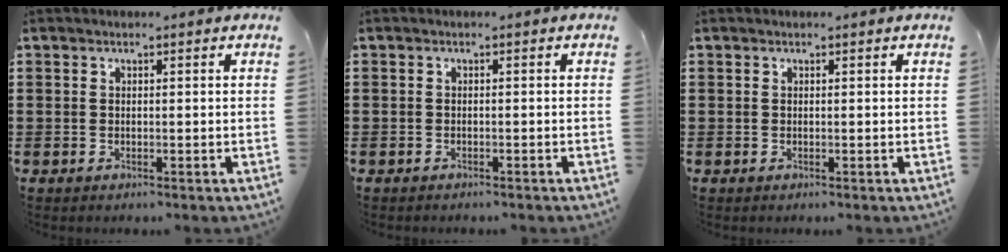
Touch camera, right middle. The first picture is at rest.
{"total": 0.6, "force": [-0.6, 0.1, 0.0], "torque": [-0.003, -0.001, -0.012]}
{"total": 0.0}